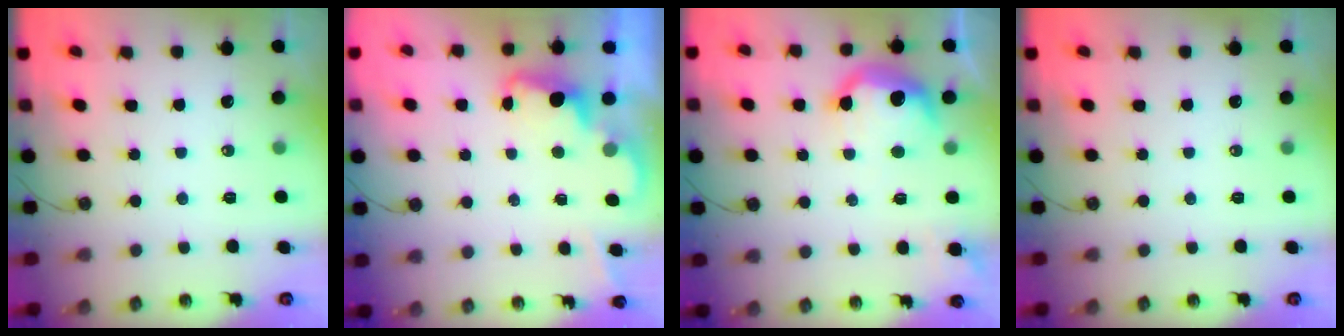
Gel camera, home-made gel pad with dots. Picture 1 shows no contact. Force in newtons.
{"total": 2.3, "press": 2.2, "slide": 0.6}
{"total": 12.5, "press": 12.5, "slide": 0.8}
{"total": 0.0}